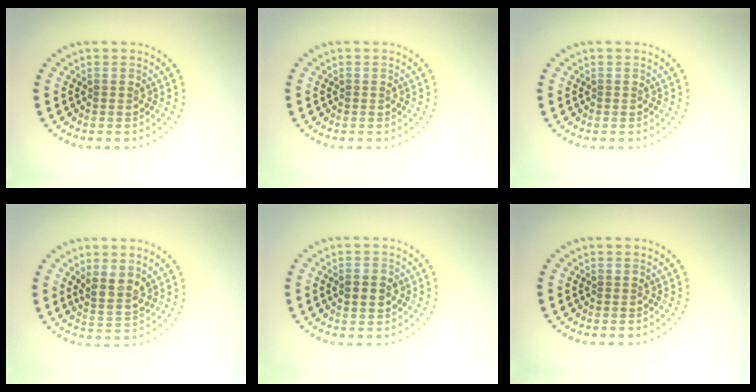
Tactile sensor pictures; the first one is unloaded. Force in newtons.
{"total": 0.0}
{"total": 0.0}
{"total": 2.4, "press": 2.1, "slide": 1.1}
{"total": 2.2, "press": 2.1, "slide": 0.3}
{"total": 0.0}